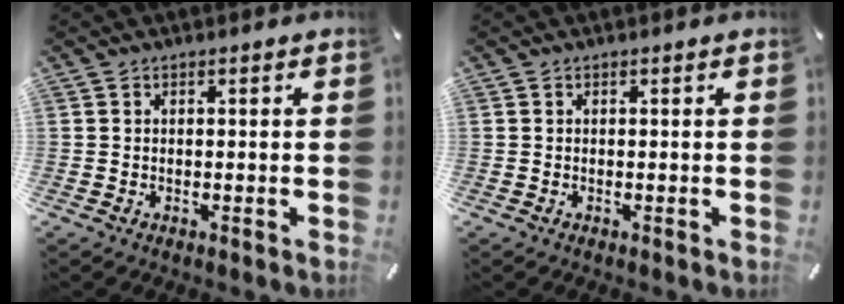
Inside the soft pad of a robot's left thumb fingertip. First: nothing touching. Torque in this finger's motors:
{"motor_torque": [0.02, -0.04, 0.00, 0.00, 0.01]}